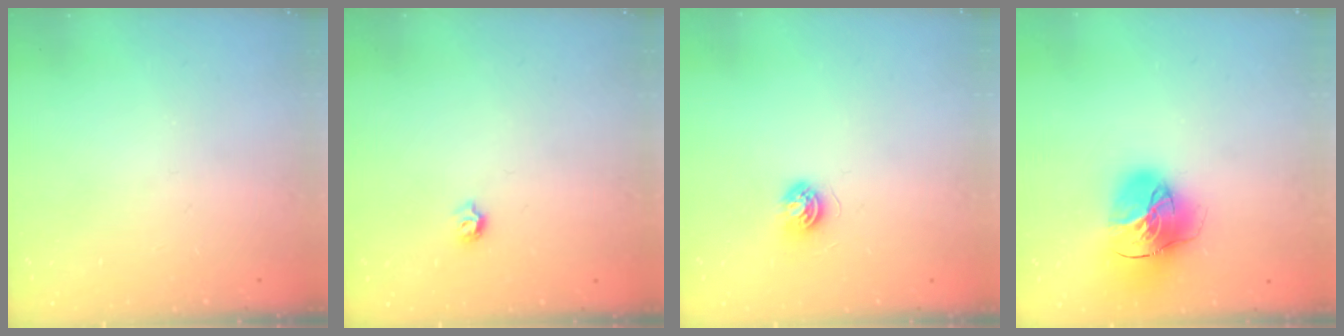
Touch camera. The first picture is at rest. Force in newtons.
{"total": 4.7, "press": 4.6, "slide": 0.5}
{"total": 5.4, "press": 5.4, "slide": 0.5}
{"total": 20.1, "press": 20.0, "slide": 2.1}